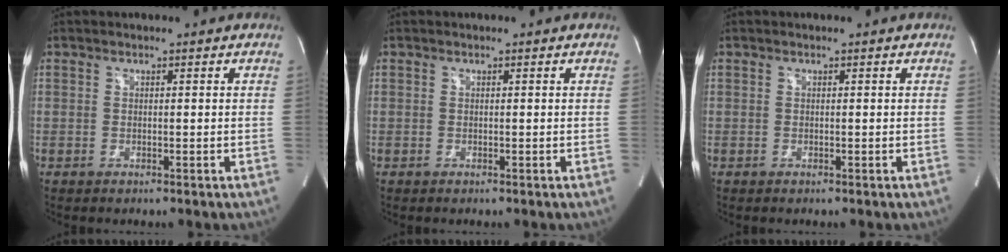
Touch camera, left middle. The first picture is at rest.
{"total": 0.0}
{"total": 0.0}